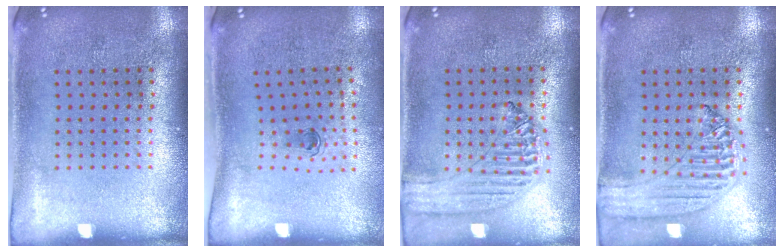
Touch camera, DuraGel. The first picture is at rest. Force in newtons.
{"total": 0.6, "press": 0.3, "slide": 0.5}
{"total": 1.3, "press": 1.3, "slide": 0.1}
{"total": 1.3, "press": 1.2, "slide": 0.2}